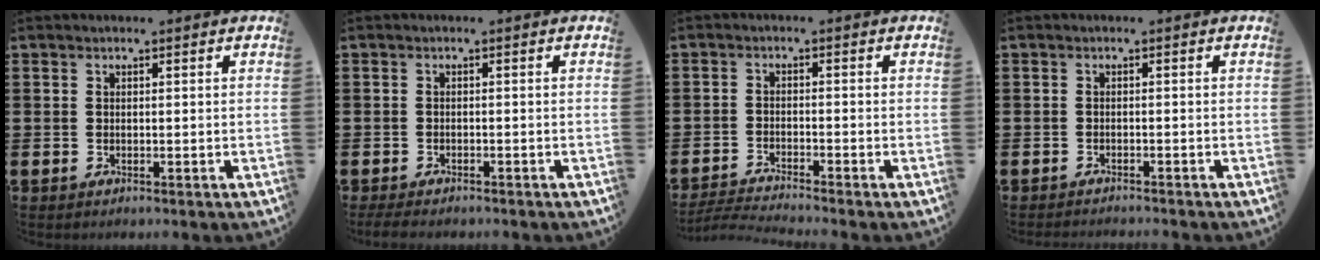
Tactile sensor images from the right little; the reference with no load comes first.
{"total": 1.0, "force": [-0.8, 0.3, 0.5], "torque": [-0.011, 0.002, -0.016]}
{"total": 2.3, "force": [-2.2, -0.2, 0.8], "torque": [-0.012, 0.000, -0.044]}
{"total": 0.8, "force": [-0.8, -0.1, 0.0], "torque": [0.000, 0.000, -0.017]}